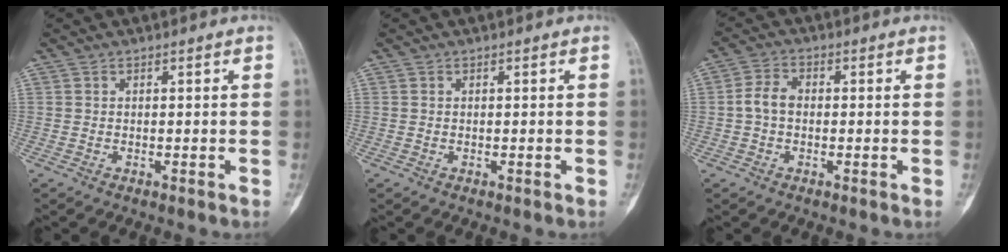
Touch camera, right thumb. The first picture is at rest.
{"total": 0.0}
{"total": 4.4, "force": [-0.3, 3.1, 3.1], "torque": [-0.059, 0.016, -0.014]}